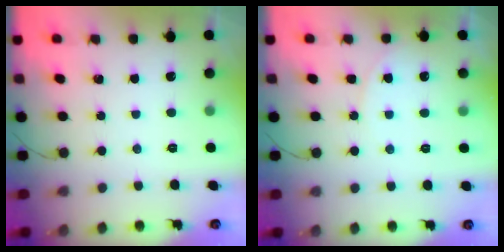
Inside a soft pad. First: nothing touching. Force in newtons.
{"total": 5.7, "press": 5.7, "slide": 0.4}